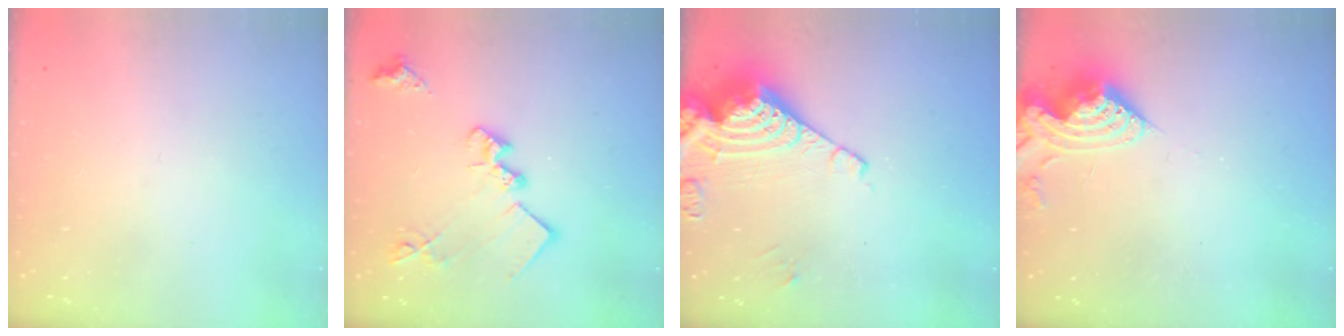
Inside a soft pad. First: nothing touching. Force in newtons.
{"total": 15.9, "press": 15.9, "slide": 0.8}
{"total": 13.9, "press": 13.8, "slide": 1.7}
{"total": 9.8, "press": 9.8, "slide": 0.8}